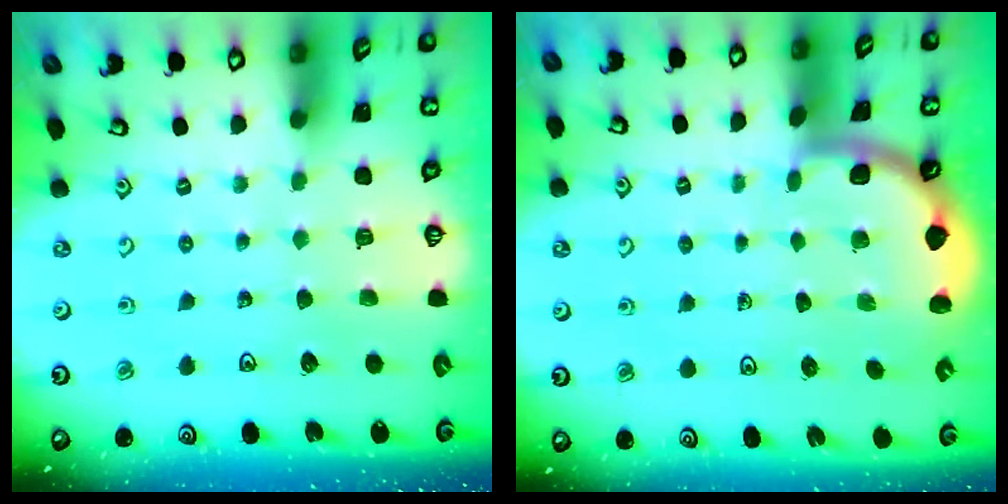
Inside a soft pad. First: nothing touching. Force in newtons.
{"total": 1.9, "press": 1.9, "slide": 0.0}